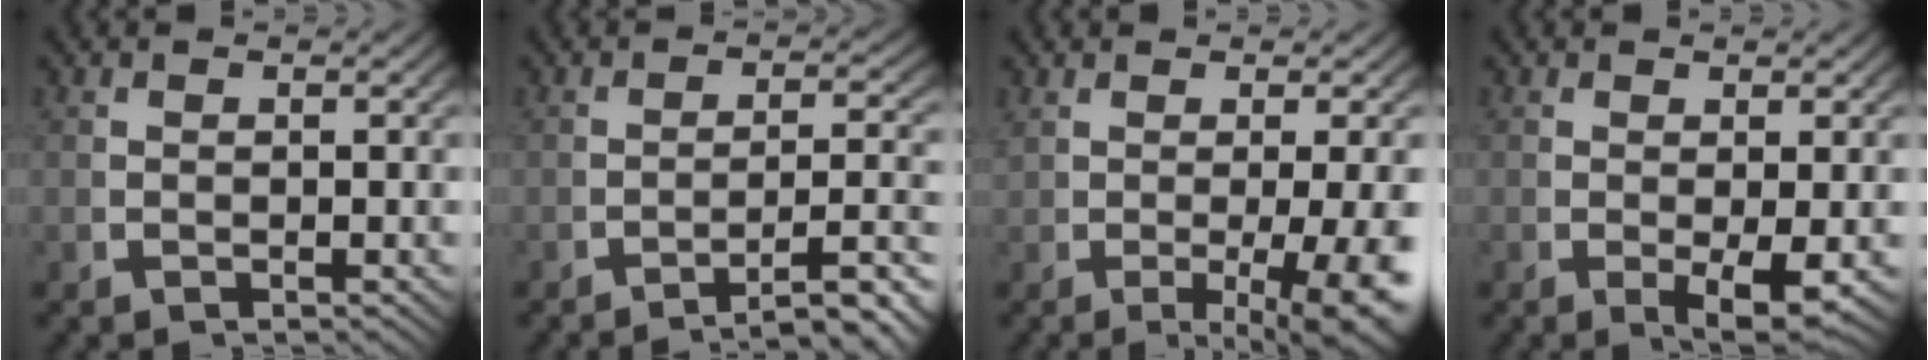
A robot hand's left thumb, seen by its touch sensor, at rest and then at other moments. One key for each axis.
{"total": 5.1, "fx": -3.4, "fy": 1.2, "fz": 3.6, "tx": -0.048, "ty": -0.006, "tz": -0.050}
{"total": 6.5, "fx": -1.1, "fy": 1.8, "fz": 6.1, "tx": -0.093, "ty": -0.012, "tz": -0.007}
{"total": 3.3, "fx": -0.6, "fy": 1.2, "fz": 3.0, "tx": -0.054, "ty": -0.017, "tz": -0.001}